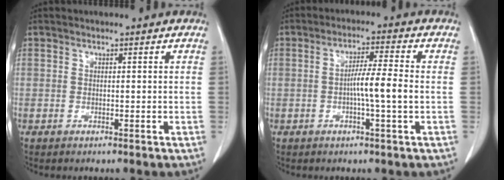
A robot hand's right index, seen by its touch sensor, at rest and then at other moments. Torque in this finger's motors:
{"motor_torque": [0.81, -0.31, 0.47, 0.10]}